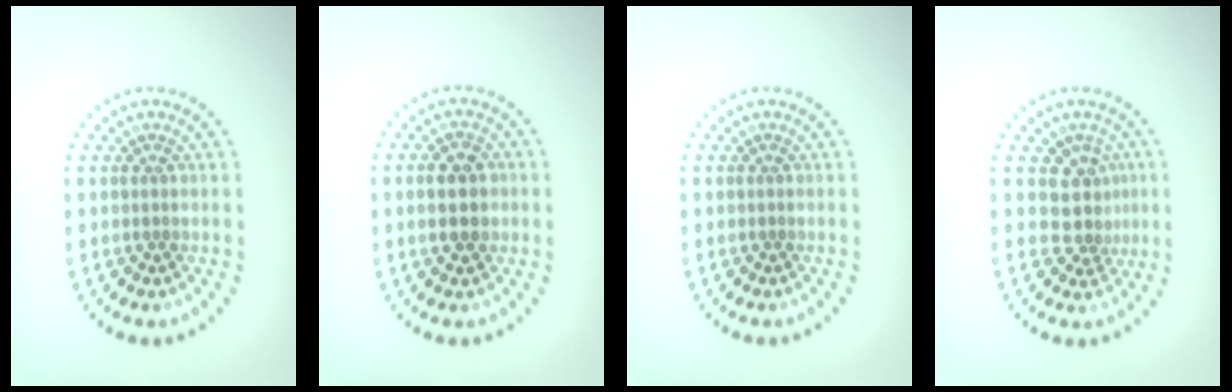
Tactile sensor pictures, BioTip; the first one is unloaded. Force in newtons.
{"total": 4.5, "press": 4.5, "slide": 0.2}
{"total": 0.0}
{"total": 2.9, "press": 2.2, "slide": 1.9}